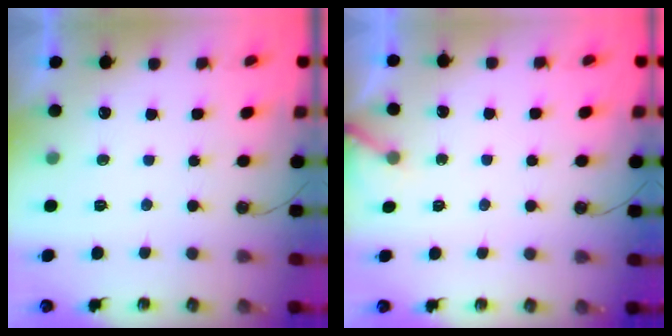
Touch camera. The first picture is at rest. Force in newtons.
{"total": 4.0, "press": 3.9, "slide": 0.3}